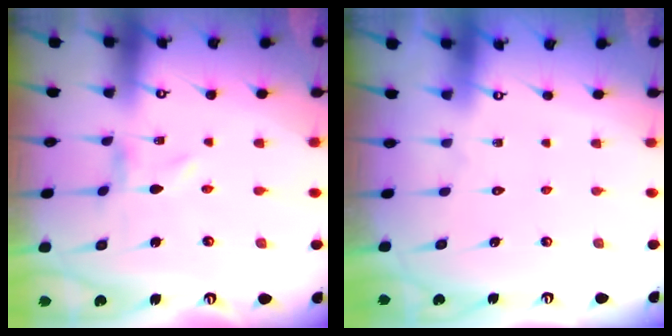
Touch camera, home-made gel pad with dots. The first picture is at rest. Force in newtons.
{"total": 1.6, "press": 1.6, "slide": 0.1}